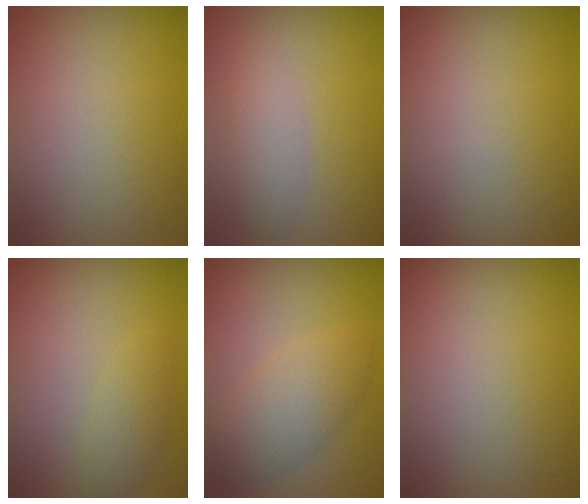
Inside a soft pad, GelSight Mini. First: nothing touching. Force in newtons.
{"total": 2.1, "press": 2.1, "slide": 0.1}
{"total": 0.0}
{"total": 1.7, "press": 1.7, "slide": 0.1}
{"total": 3.9, "press": 3.9, "slide": 0.1}
{"total": 0.0}